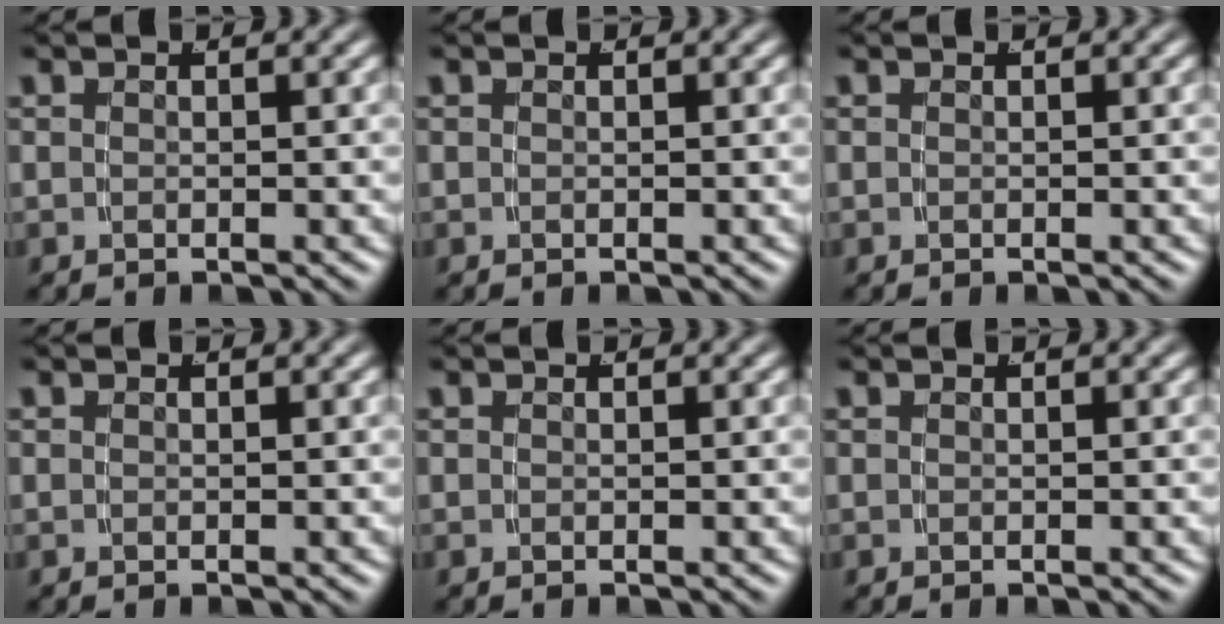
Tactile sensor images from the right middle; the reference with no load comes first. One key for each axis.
{"total": 0.0}
{"total": 0.0}
{"total": 0.0}
{"total": 0.0}
{"total": 0.0}